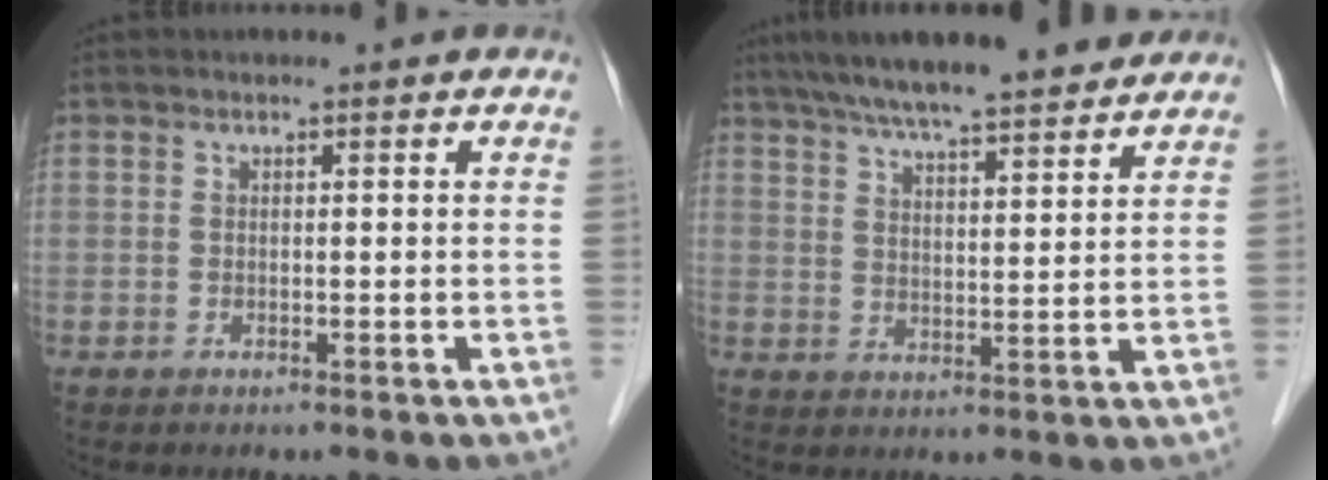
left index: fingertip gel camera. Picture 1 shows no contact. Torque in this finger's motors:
{"motor_torque": [0.70, -0.66, 0.71, 0.14]}